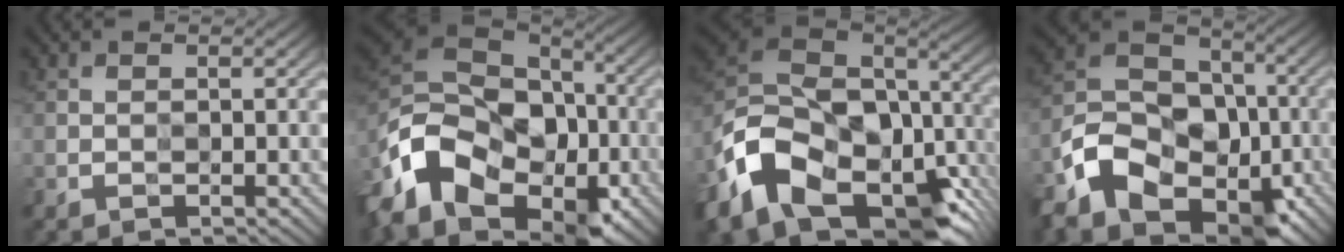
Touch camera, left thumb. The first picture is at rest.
{"total": 16.8, "force": [-7.6, 11.6, 9.4], "torque": [-0.242, -0.025, -0.145]}
{"total": 19.1, "force": [-8.7, 12.5, 11.5], "torque": [-0.302, -0.049, -0.132]}
{"total": 14.5, "force": [-6.6, 9.8, 8.4], "torque": [-0.180, -0.029, -0.135]}